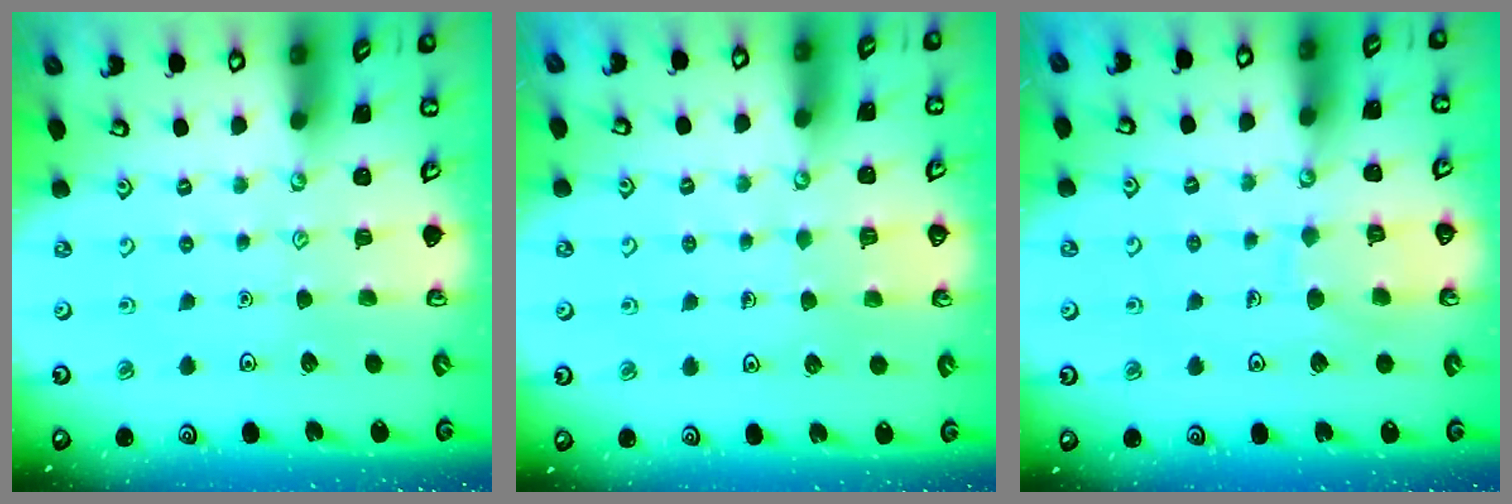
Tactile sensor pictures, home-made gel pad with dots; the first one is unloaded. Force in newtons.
{"total": 3.5, "press": 3.5, "slide": 0.3}
{"total": 7.8, "press": 7.8, "slide": 0.7}